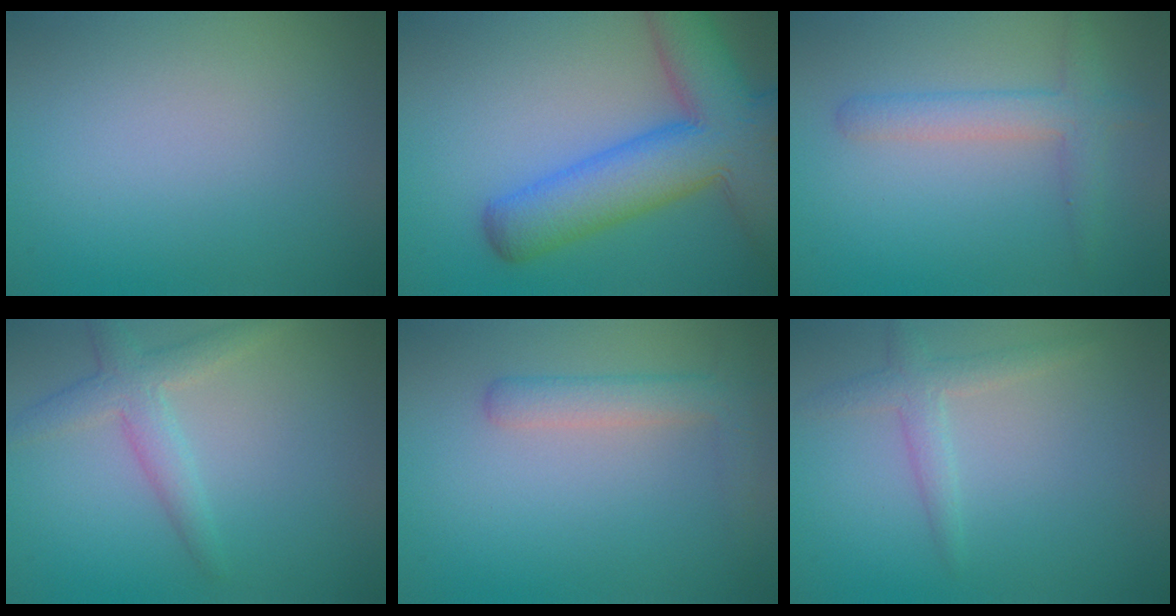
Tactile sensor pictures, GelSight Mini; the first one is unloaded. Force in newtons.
{"total": 10.8, "press": 10.7, "slide": 0.8}
{"total": 2.8, "press": 2.8, "slide": 0.1}
{"total": 3.0, "press": 3.0, "slide": 0.1}
{"total": 2.8, "press": 2.8, "slide": 0.2}
{"total": 2.1, "press": 2.0, "slide": 0.1}